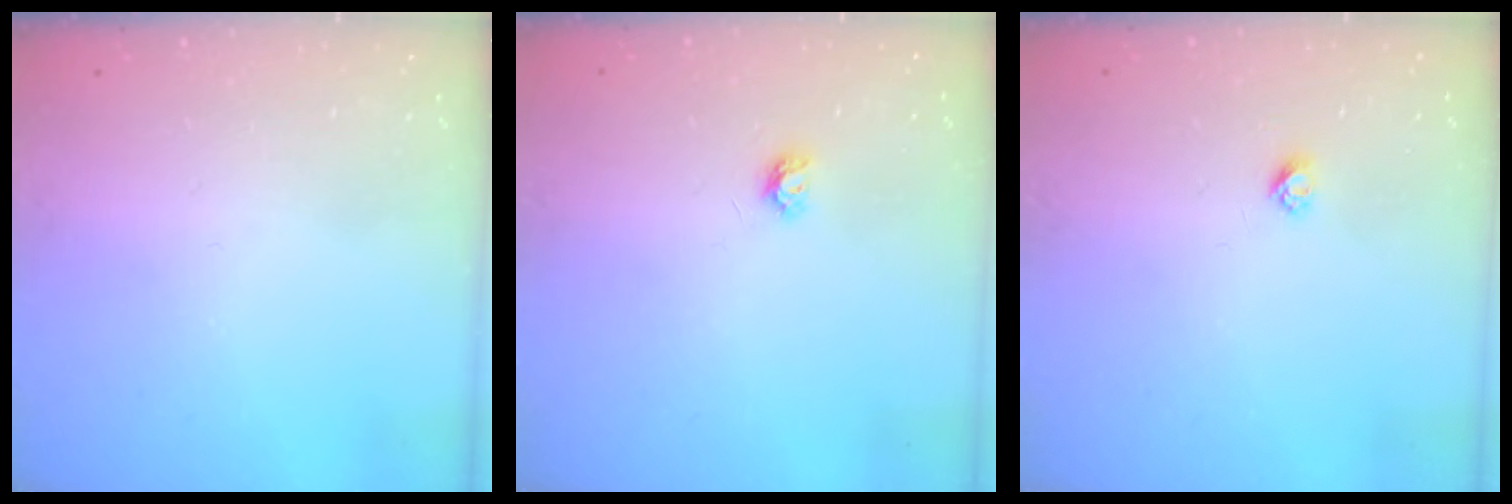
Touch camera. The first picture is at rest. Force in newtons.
{"total": 3.8, "press": 3.8, "slide": 0.4}
{"total": 2.7, "press": 2.6, "slide": 0.3}